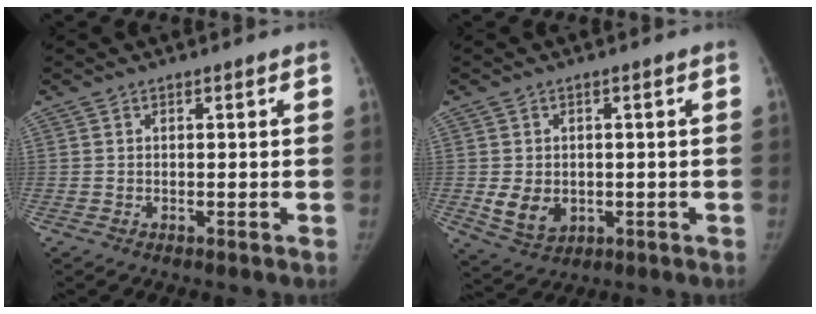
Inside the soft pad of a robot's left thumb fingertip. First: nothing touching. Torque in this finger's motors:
{"motor_torque": [0.01, 0.02, 0.02, -0.02, 0.02]}